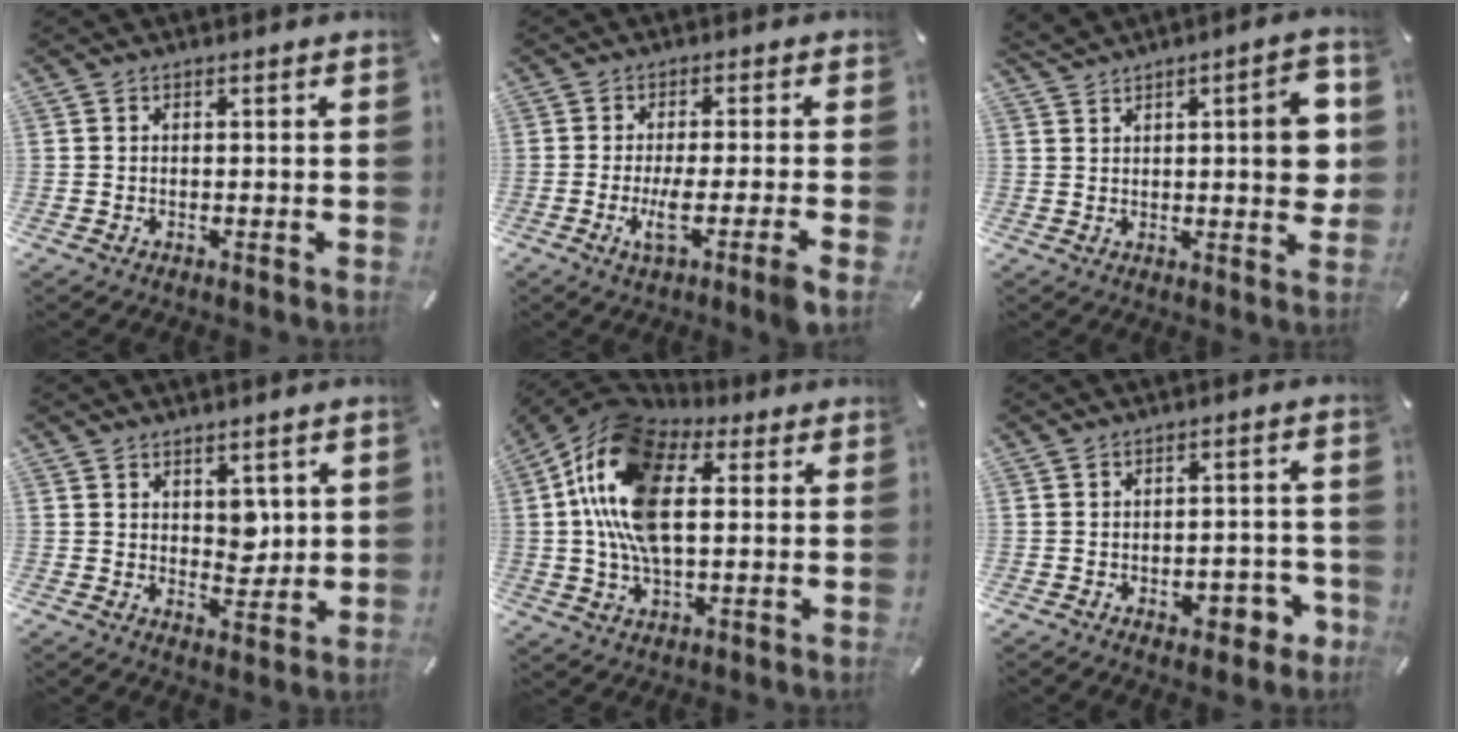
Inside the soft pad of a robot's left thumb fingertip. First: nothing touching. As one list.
[{"total": 7.1, "force": [-2.2, 0.4, 6.8], "torque": [-0.131, -0.018, -0.041]}, {"total": 9.4, "force": [2.7, 3.4, 8.3], "torque": [-0.103, -0.010, 0.043]}, {"total": 5.1, "force": [2.4, 3.6, 2.7], "torque": [-0.020, -0.017, 0.038]}, {"total": 19.4, "force": [3.6, 11.4, 15.3], "torque": [-0.339, 0.001, 0.055]}, {"total": 7.4, "force": [-3.0, 4.4, 5.2], "torque": [-0.042, 0.007, -0.050]}]